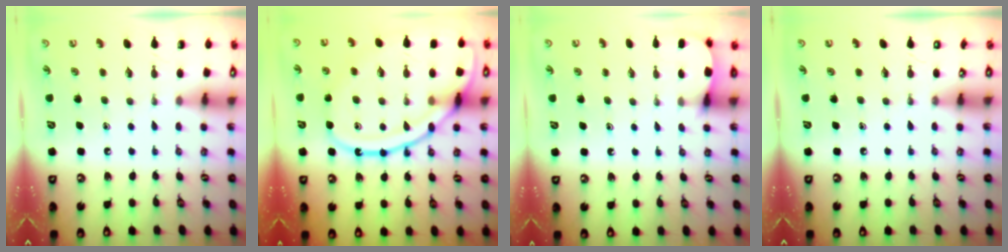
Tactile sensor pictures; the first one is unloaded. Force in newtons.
{"total": 19.3, "press": 19.2, "slide": 1.6}
{"total": 3.9, "press": 3.9, "slide": 0.3}
{"total": 0.0}